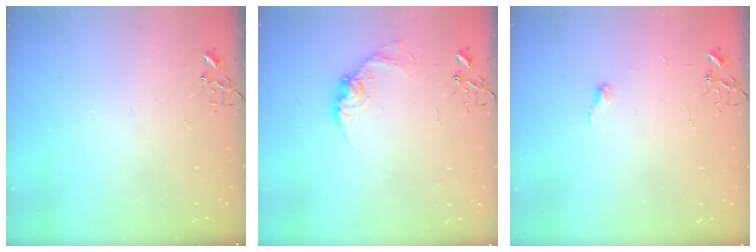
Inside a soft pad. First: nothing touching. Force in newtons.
{"total": 11.2, "press": 11.2, "slide": 0.6}
{"total": 5.5, "press": 5.5, "slide": 0.6}